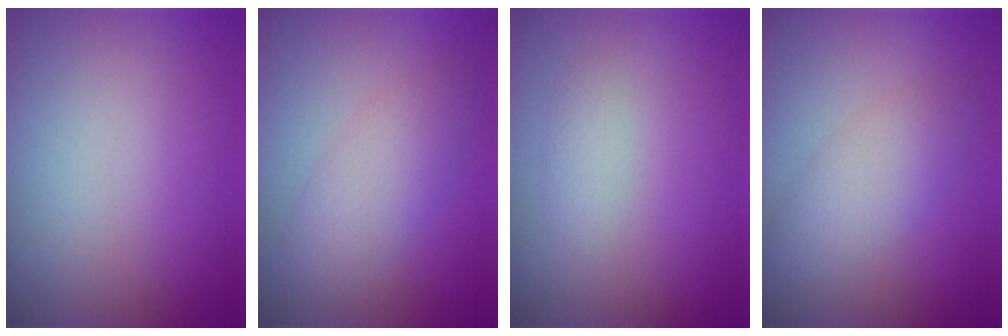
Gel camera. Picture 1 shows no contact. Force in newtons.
{"total": 3.6, "press": 3.6, "slide": 0.2}
{"total": 1.3, "press": 1.3, "slide": 0.0}
{"total": 3.0, "press": 3.0, "slide": 0.1}